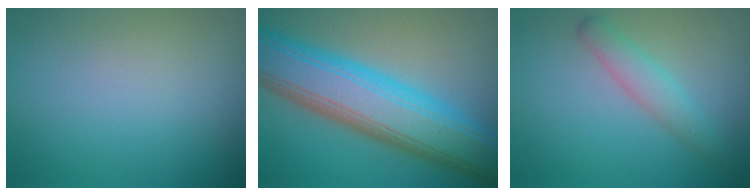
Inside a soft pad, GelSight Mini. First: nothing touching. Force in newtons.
{"total": 11.2, "press": 11.2, "slide": 0.2}
{"total": 2.5, "press": 2.5, "slide": 0.1}